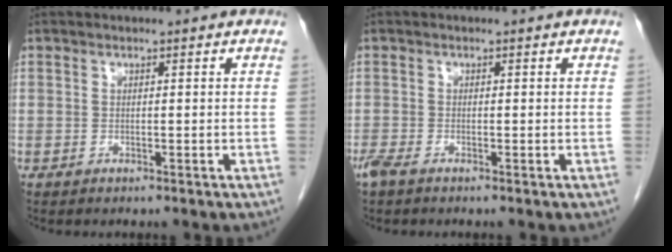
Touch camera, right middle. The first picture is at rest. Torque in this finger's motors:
{"motor_torque": [0.61, -0.43, 0.30, 0.10]}